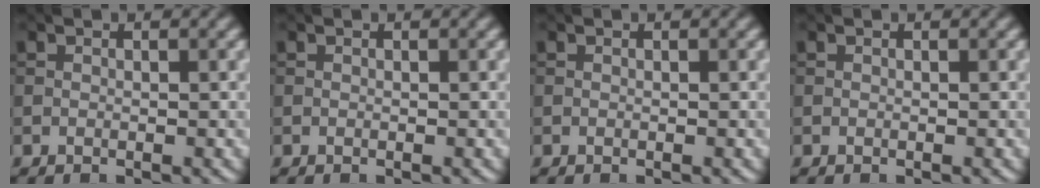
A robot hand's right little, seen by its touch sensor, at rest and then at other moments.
{"total": 0.0}
{"total": 0.0}
{"total": 0.0}